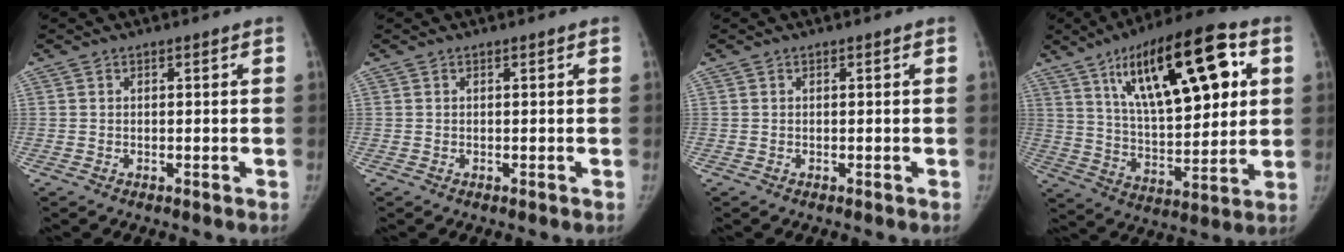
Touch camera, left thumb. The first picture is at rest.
{"total": 0.0}
{"total": 0.0}
{"total": 24.2, "force": [9.2, 9.0, 20.5], "torque": [-0.299, -0.015, 0.152]}